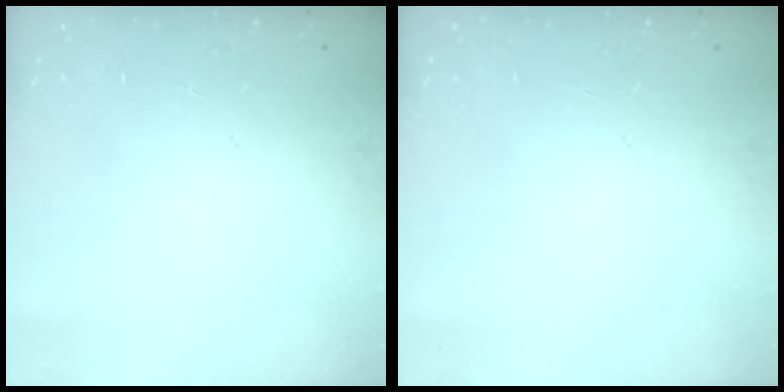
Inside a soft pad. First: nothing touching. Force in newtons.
{"total": 0.0}